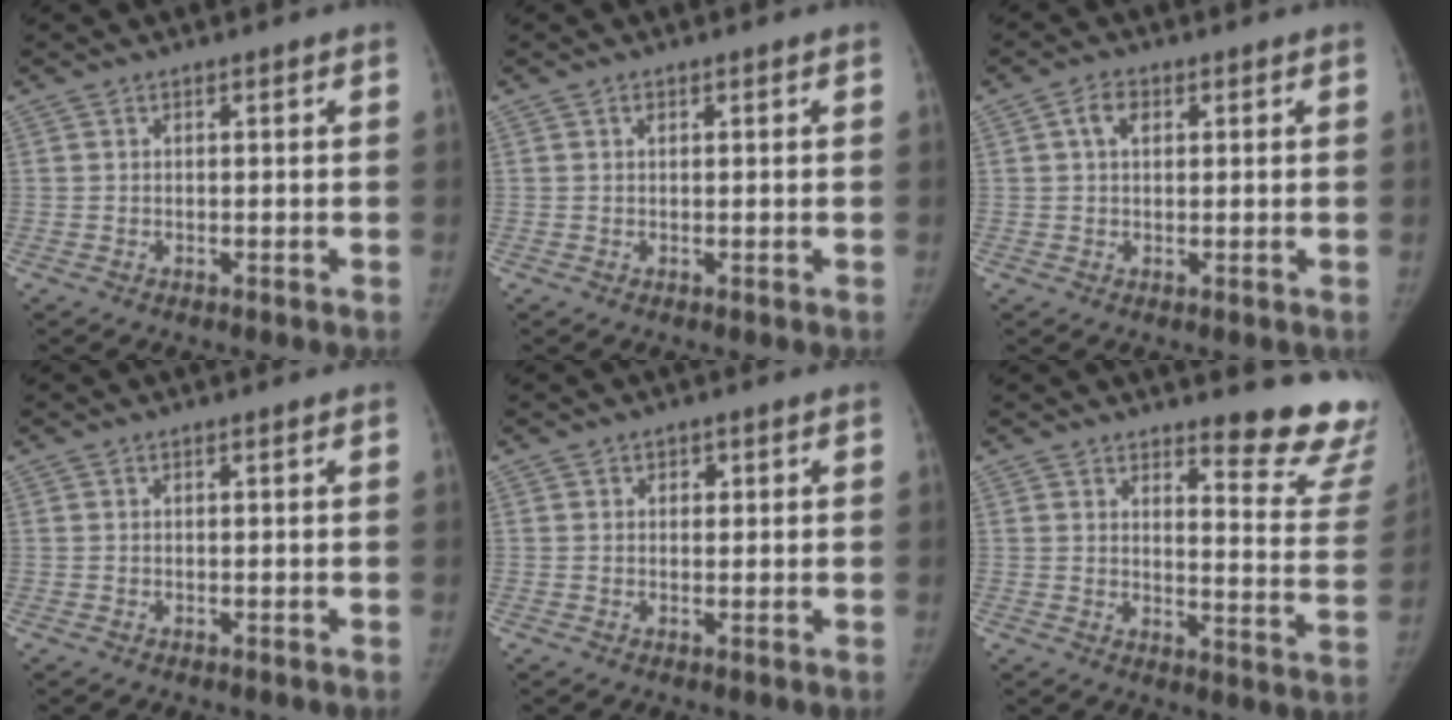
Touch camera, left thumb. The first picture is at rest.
{"total": 0.6, "force": [0.3, 0.4, 0.4], "torque": [-0.004, -0.001, 0.004]}
{"total": 3.3, "force": [1.1, 2.2, 2.3], "torque": [-0.037, 0.007, 0.017]}
{"total": 0.0}
{"total": 1.4, "force": [0.6, 1.1, 0.6], "torque": [0.005, -0.001, 0.005]}
{"total": 15.3, "force": [13.2, 3.4, 7.0], "torque": [-0.043, -0.139, 0.146]}